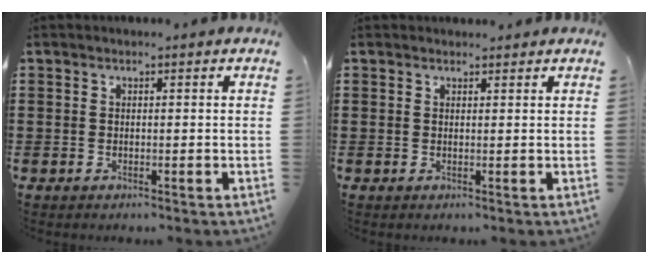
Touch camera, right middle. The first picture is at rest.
{"total": 0.9, "force": [0.9, 0.4, 0.0], "torque": [0.006, -0.002, 0.015]}